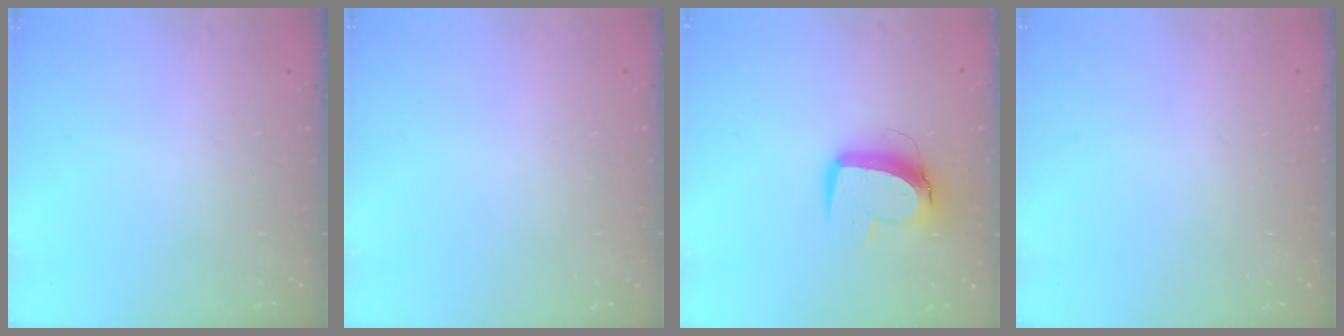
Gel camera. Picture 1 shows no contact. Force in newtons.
{"total": 0.0}
{"total": 11.7, "press": 11.6, "slide": 1.2}
{"total": 0.0}